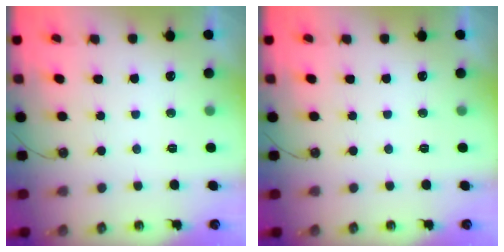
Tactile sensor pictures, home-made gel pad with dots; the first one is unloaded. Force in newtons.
{"total": 0.0}